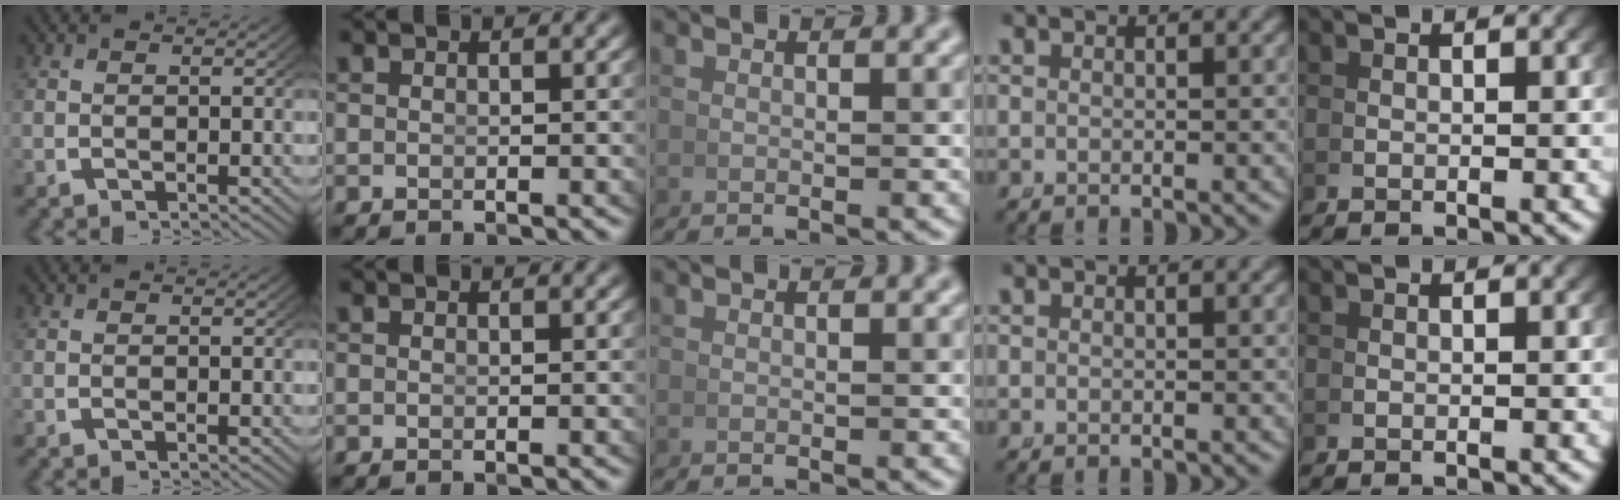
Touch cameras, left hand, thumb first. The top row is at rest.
{}